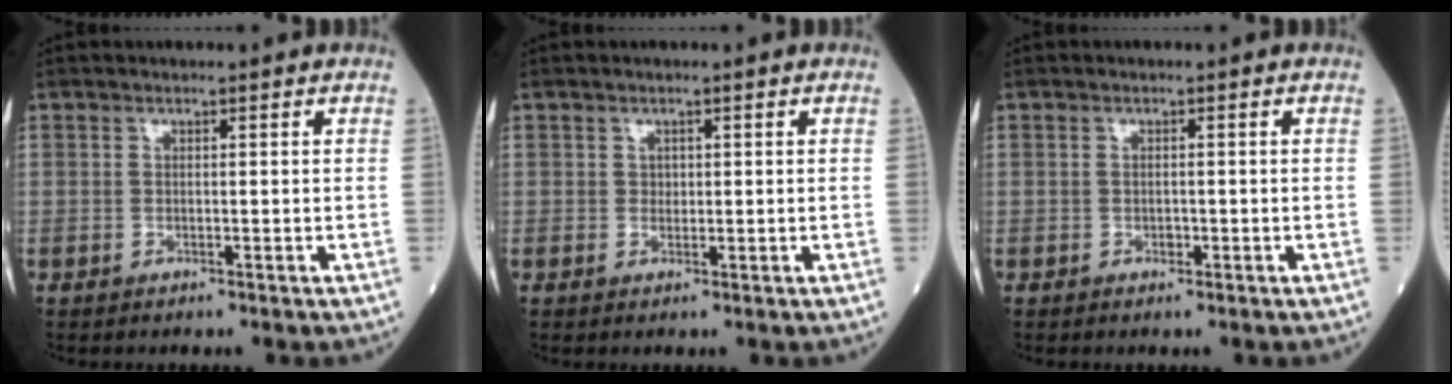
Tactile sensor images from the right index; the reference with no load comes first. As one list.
[{"total": 0.9, "force": [0.2, 0.7, 0.3], "torque": [-0.001, 0.000, 0.002]}, {"total": 0.7, "force": [-0.3, 0.5, 0.4], "torque": [-0.007, 0.001, -0.004]}]